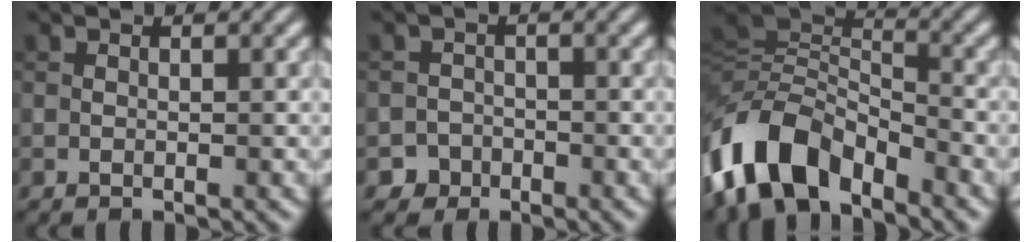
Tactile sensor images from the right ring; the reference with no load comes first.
{"total": 2.2, "force": [-1.6, 1.6, -0.2], "torque": [0.021, 0.007, -0.029]}
{"total": 9.8, "force": [-5.8, 5.2, 6.0], "torque": [-0.112, 0.004, -0.123]}